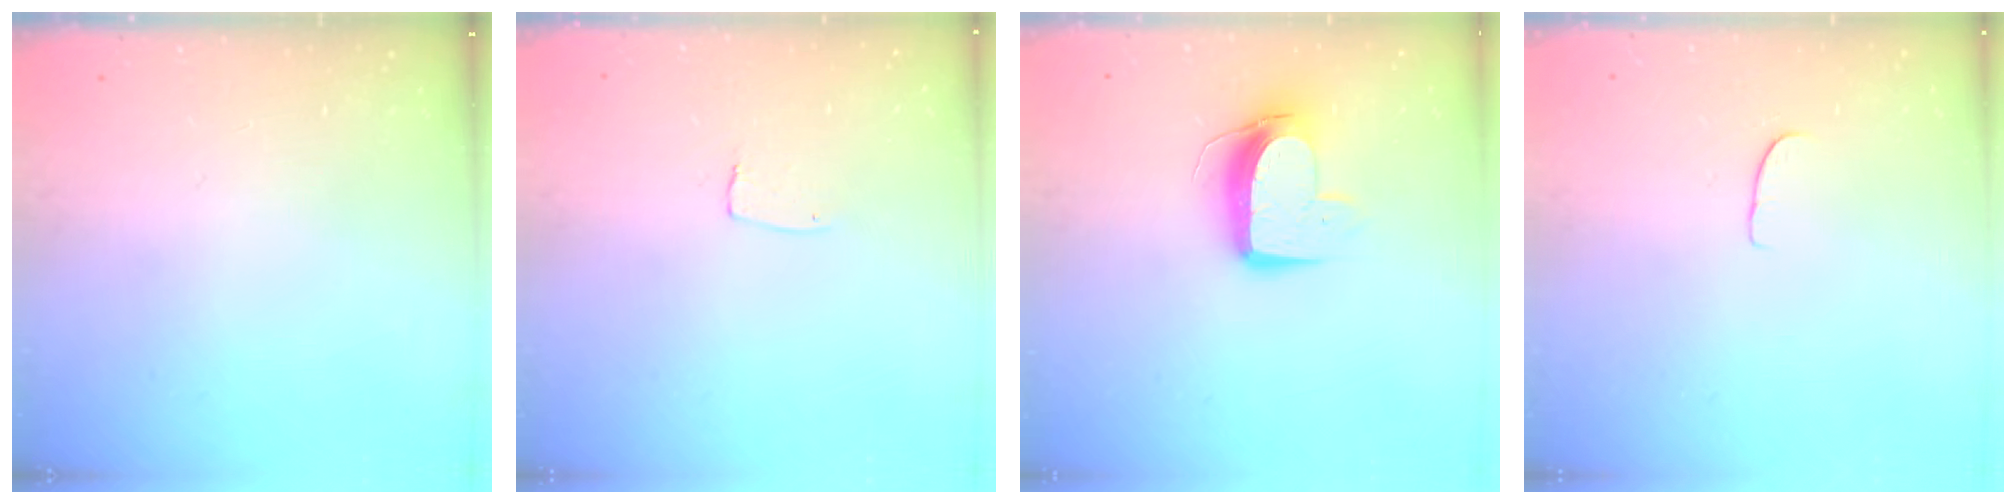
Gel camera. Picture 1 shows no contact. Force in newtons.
{"total": 2.6, "press": 2.6, "slide": 0.1}
{"total": 10.6, "press": 10.6, "slide": 0.9}
{"total": 5.4, "press": 5.4, "slide": 0.3}